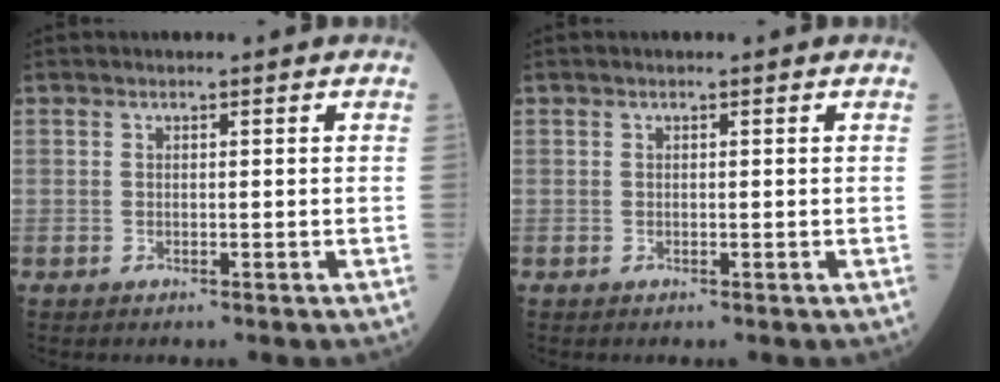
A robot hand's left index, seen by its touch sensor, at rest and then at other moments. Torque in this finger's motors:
{"motor_torque": [0.00, 0.00, 0.00, 0.00]}